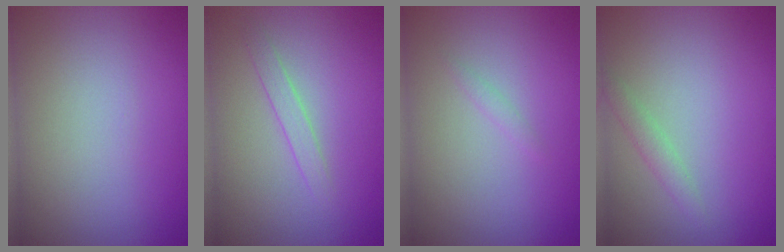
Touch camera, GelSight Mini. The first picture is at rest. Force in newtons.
{"total": 1.3, "press": 1.3, "slide": 0.1}
{"total": 0.6, "press": 0.6, "slide": 0.0}
{"total": 1.3, "press": 1.3, "slide": 0.1}